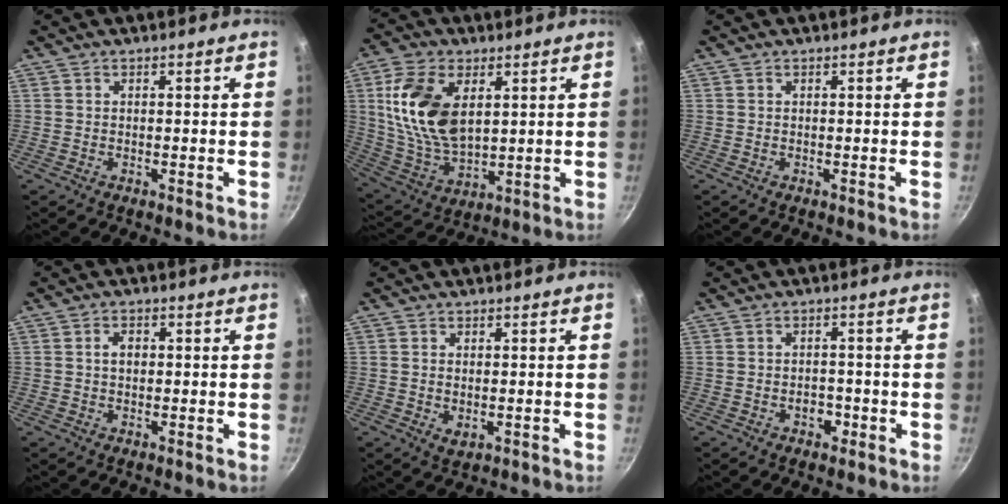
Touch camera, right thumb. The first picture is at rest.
{"total": 16.3, "force": [4.2, 9.5, 12.6], "torque": [-0.231, -0.017, 0.092]}
{"total": 0.0}
{"total": 2.3, "force": [0.2, 1.6, 1.6], "torque": [-0.017, 0.007, 0.003]}
{"total": 2.3, "force": [-0.2, 1.4, 1.8], "torque": [-0.031, -0.008, 0.000]}
{"total": 2.8, "force": [-1.3, 2.1, 1.5], "torque": [-0.006, 0.011, -0.018]}